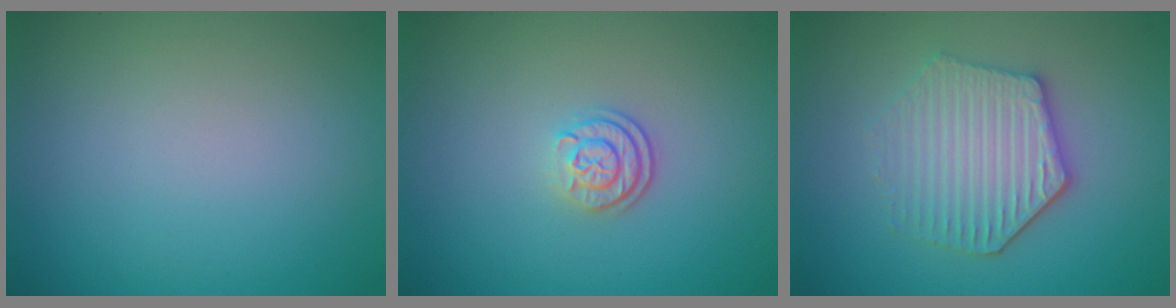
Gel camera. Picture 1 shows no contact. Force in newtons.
{"total": 2.3, "press": 1.9, "slide": 1.4}
{"total": 4.3, "press": 4.0, "slide": 1.8}